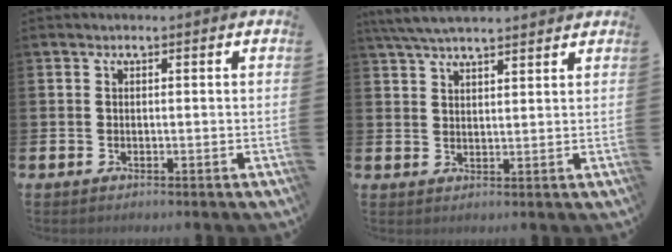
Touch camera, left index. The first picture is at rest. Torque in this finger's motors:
{"motor_torque": [1.08, -1.06, 0.64, 0.21]}